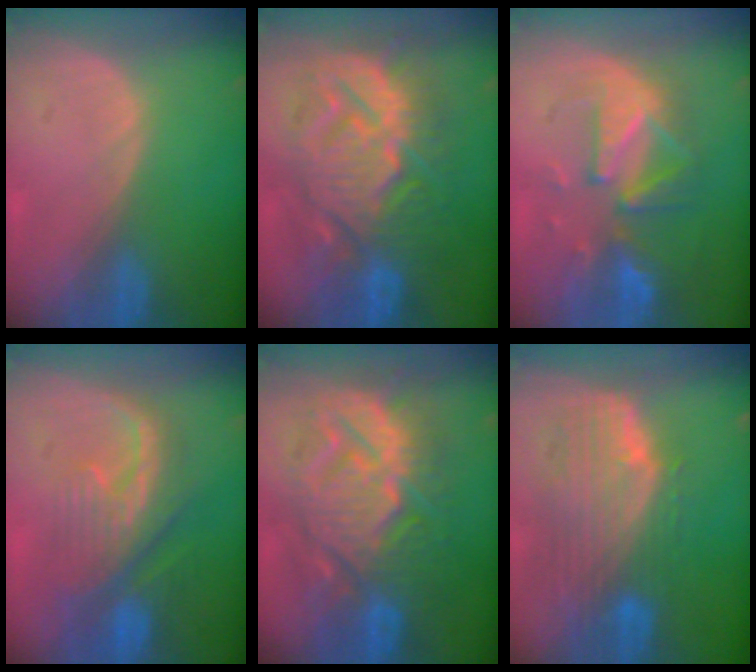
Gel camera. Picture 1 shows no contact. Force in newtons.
{"total": 14.0, "press": 13.9, "slide": 1.4}
{"total": 10.0, "press": 8.9, "slide": 4.5}
{"total": 9.2, "press": 8.9, "slide": 2.3}
{"total": 14.0, "press": 13.9, "slide": 1.4}
{"total": 10.2, "press": 8.9, "slide": 4.9}